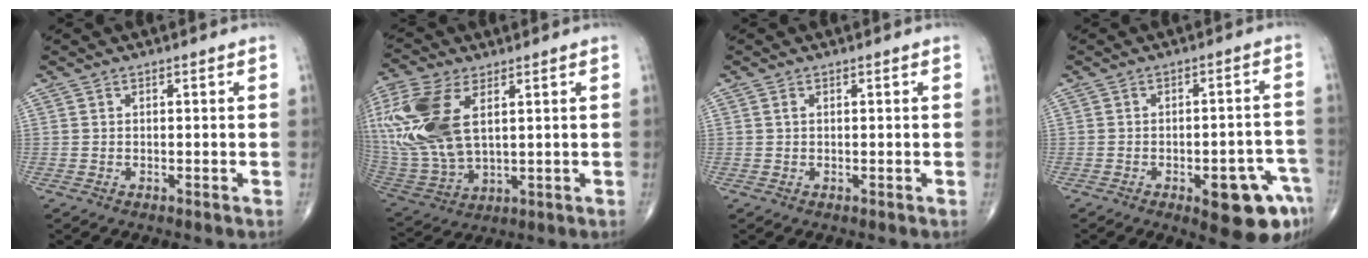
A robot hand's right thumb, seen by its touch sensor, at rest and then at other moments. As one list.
[{"total": 20.1, "force": [5.5, 10.6, 16.1], "torque": [-0.381, -0.019, 0.111]}, {"total": 0.6, "force": [0.2, 0.3, 0.4], "torque": [-0.010, 0.005, 0.003]}, {"total": 12.0, "force": [-5.9, 4.2, 9.6], "torque": [-0.093, 0.031, -0.066]}]